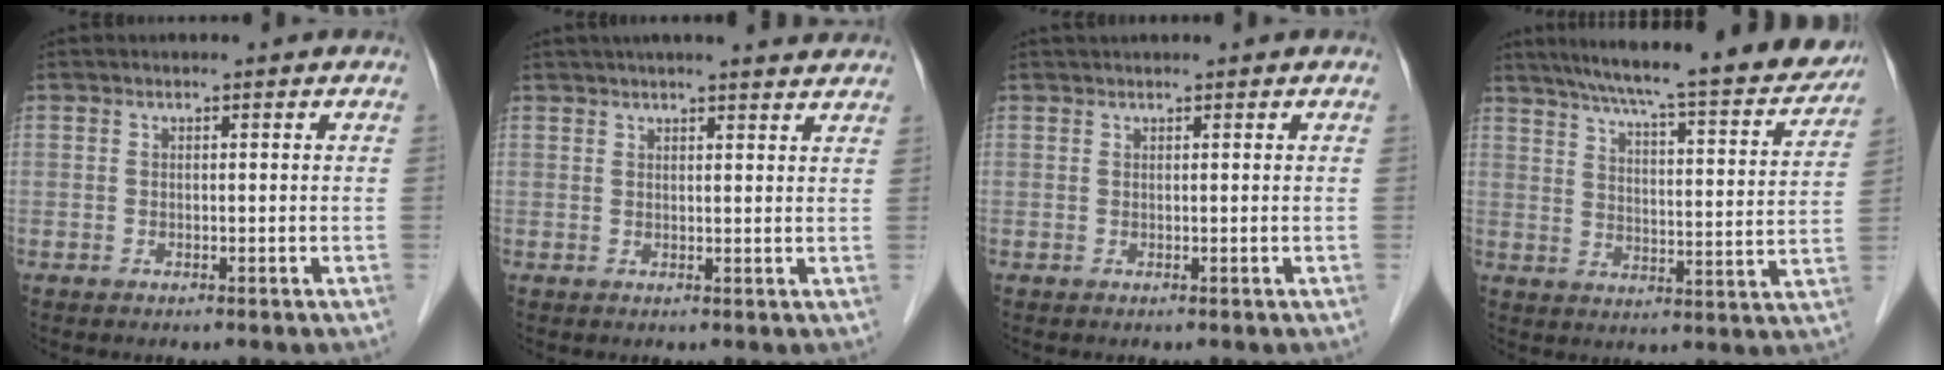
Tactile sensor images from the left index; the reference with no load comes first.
{"total": 9.8, "force": [8.7, 0.8, 4.3], "torque": [-0.056, 0.021, 0.097]}
{"total": 1.5, "force": [1.3, -0.3, 0.7], "torque": [-0.008, 0.019, 0.029]}
{"total": 24.0, "force": [20.9, 2.2, 11.7], "torque": [-0.182, -0.030, 0.269]}